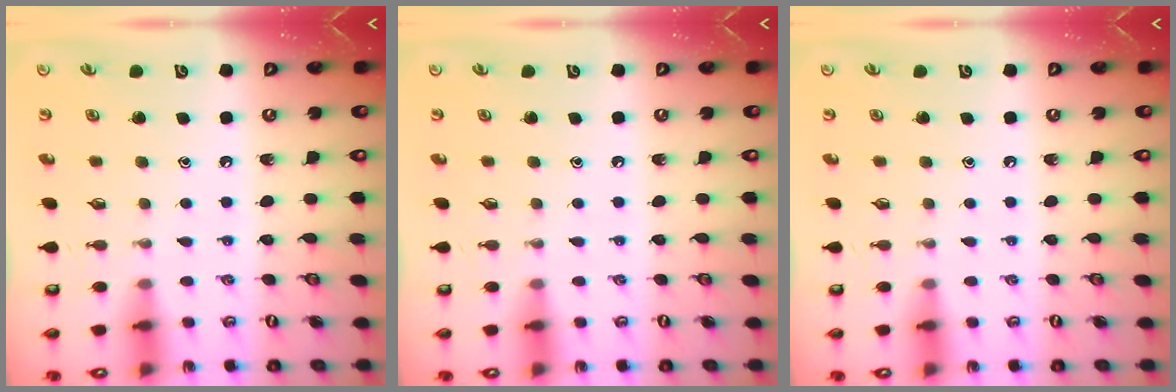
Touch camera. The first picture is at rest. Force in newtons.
{"total": 0.0}
{"total": 0.0}